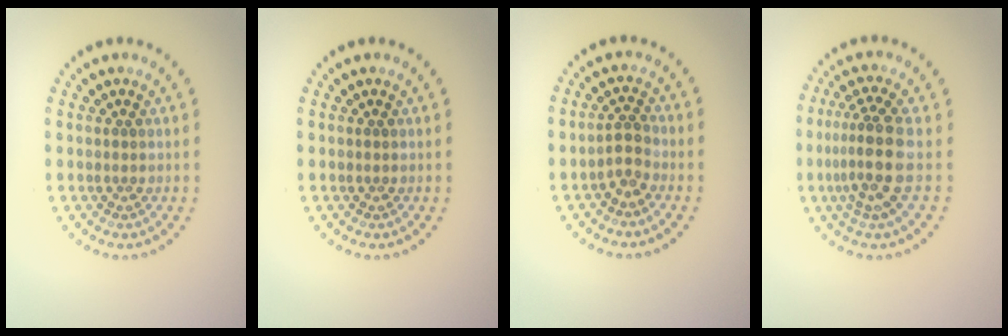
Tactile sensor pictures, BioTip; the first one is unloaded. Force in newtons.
{"total": 0.0}
{"total": 1.9, "press": 1.6, "slide": 1.0}
{"total": 4.1, "press": 3.3, "slide": 2.4}